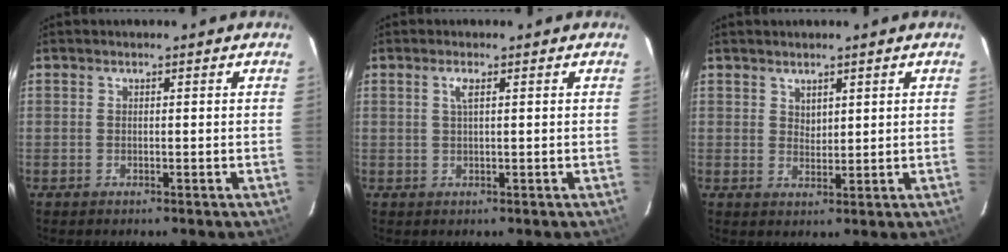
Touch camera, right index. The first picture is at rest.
{"total": 1.5, "force": [0.6, 0.1, 1.4], "torque": [-0.029, 0.002, 0.011]}
{"total": 2.2, "force": [1.8, 1.1, 0.7], "torque": [-0.008, 0.000, 0.033]}